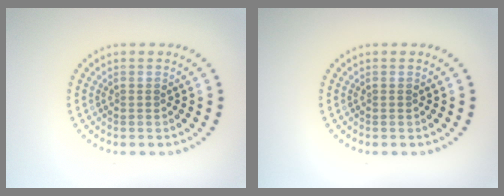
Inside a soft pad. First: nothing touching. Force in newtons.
{"total": 0.0}